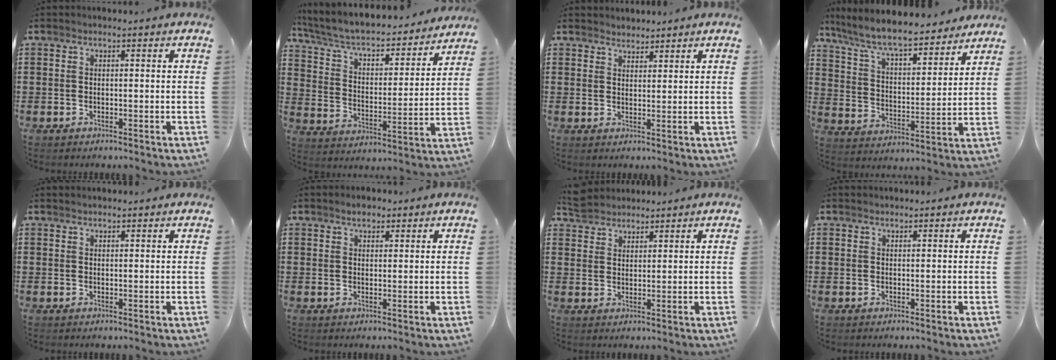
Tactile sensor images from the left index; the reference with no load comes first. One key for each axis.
{"total": 4.9, "fx": 4.1, "fy": 1.5, "fz": 2.2, "tx": -0.063, "ty": -0.038, "tz": 0.063}
{"total": 2.0, "fx": 1.9, "fy": 0.5, "fz": -0.4, "tx": 0.001, "ty": 0.002, "tz": 0.037}
{"total": 8.6, "fx": 7.8, "fy": 1.1, "fz": 3.5, "tx": -0.102, "ty": -0.044, "tz": 0.132}
{"total": 1.0, "fx": 1.0, "fy": 0.2, "fz": 0.1, "tx": -0.003, "ty": 0.001, "tz": 0.018}
{"total": 2.2, "fx": 1.9, "fy": 0.9, "fz": 0.7, "tx": -0.010, "ty": 0.001, "tz": 0.034}
{"total": 4.3, "fx": 4.1, "fy": 1.4, "fz": 0.4, "tx": -0.024, "ty": -0.006, "tz": 0.078}
{"total": 0.8, "fx": 0.7, "fy": 0.2, "fz": 0.0, "tx": -0.002, "ty": 0.001, "tz": 0.015}